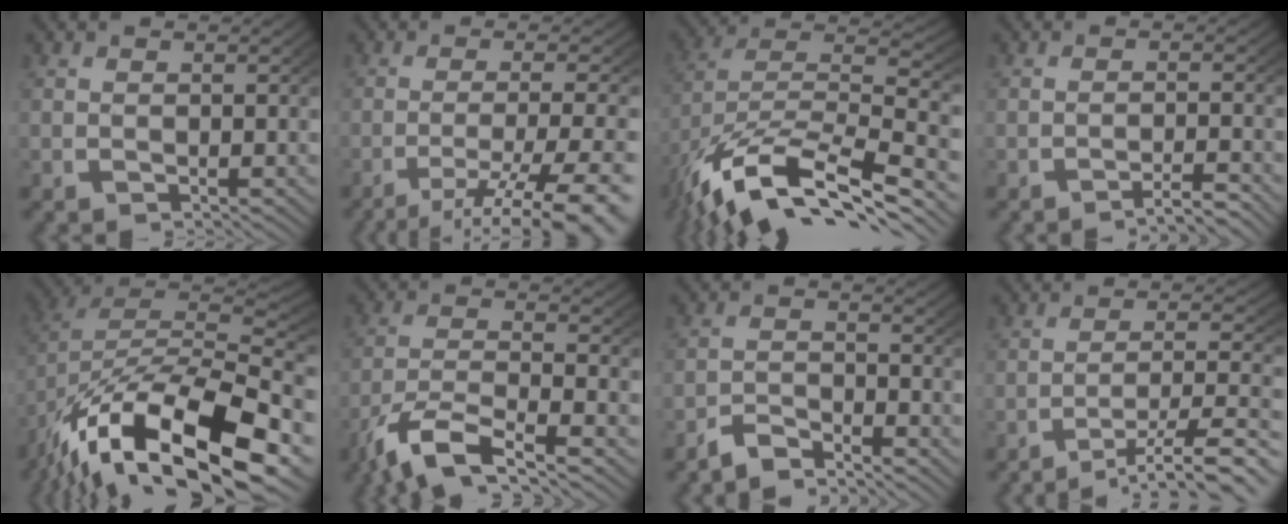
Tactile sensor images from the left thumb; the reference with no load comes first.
{"total": 10.4, "force": [-5.6, 4.4, 7.6], "torque": [-0.125, -0.033, -0.064]}
{"total": 14.2, "force": [-5.1, 8.9, 9.9], "torque": [-0.209, -0.041, -0.063]}
{"total": 2.0, "force": [-1.7, 0.2, 1.2], "torque": [-0.019, 0.000, -0.031]}
{"total": 18.0, "force": [-4.1, 11.6, 13.1], "torque": [-0.247, -0.044, -0.048]}
{"total": 8.1, "force": [-3.9, 4.3, 5.6], "torque": [-0.124, -0.026, -0.053]}
{"total": 2.9, "force": [-2.7, 0.7, 0.8], "torque": [-0.013, -0.003, -0.057]}
{"total": 6.8, "force": [-3.6, 2.8, 5.1], "torque": [-0.081, -0.019, -0.043]}